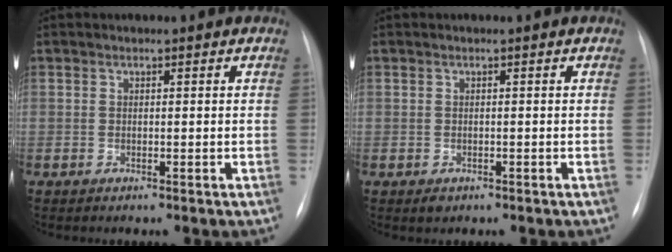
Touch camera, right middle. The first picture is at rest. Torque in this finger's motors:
{"motor_torque": [0.04, 0.04, 0.00, 0.00]}